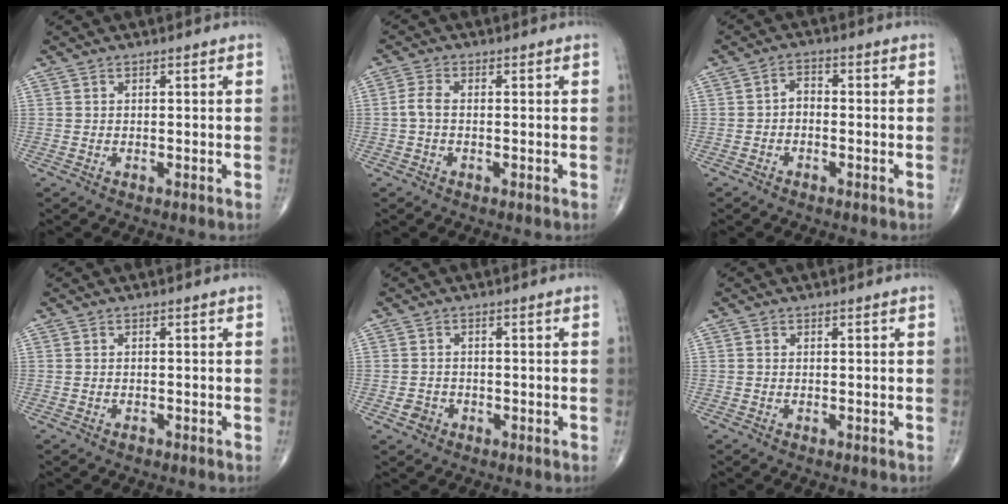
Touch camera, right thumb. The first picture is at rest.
{"total": 2.6, "force": [-0.4, 1.3, 2.3], "torque": [-0.052, 0.002, -0.015]}
{"total": 2.5, "force": [-0.9, 1.5, 1.7], "torque": [-0.018, 0.019, -0.026]}
{"total": 0.6, "force": [-0.5, 0.4, 0.2], "torque": [-0.005, 0.002, -0.008]}
{"total": 2.3, "force": [-0.9, 2.0, 0.6], "torque": [-0.005, 0.010, -0.014]}
{"total": 0.0}